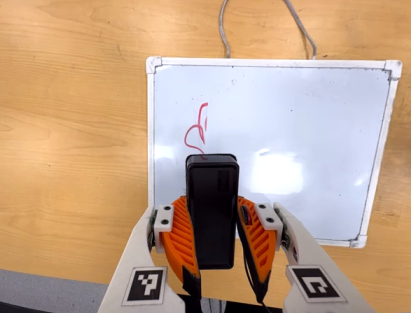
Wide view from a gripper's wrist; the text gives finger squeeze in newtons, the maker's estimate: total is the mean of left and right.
{"total": 8.3, "left": 6.8, "right": 9.8}